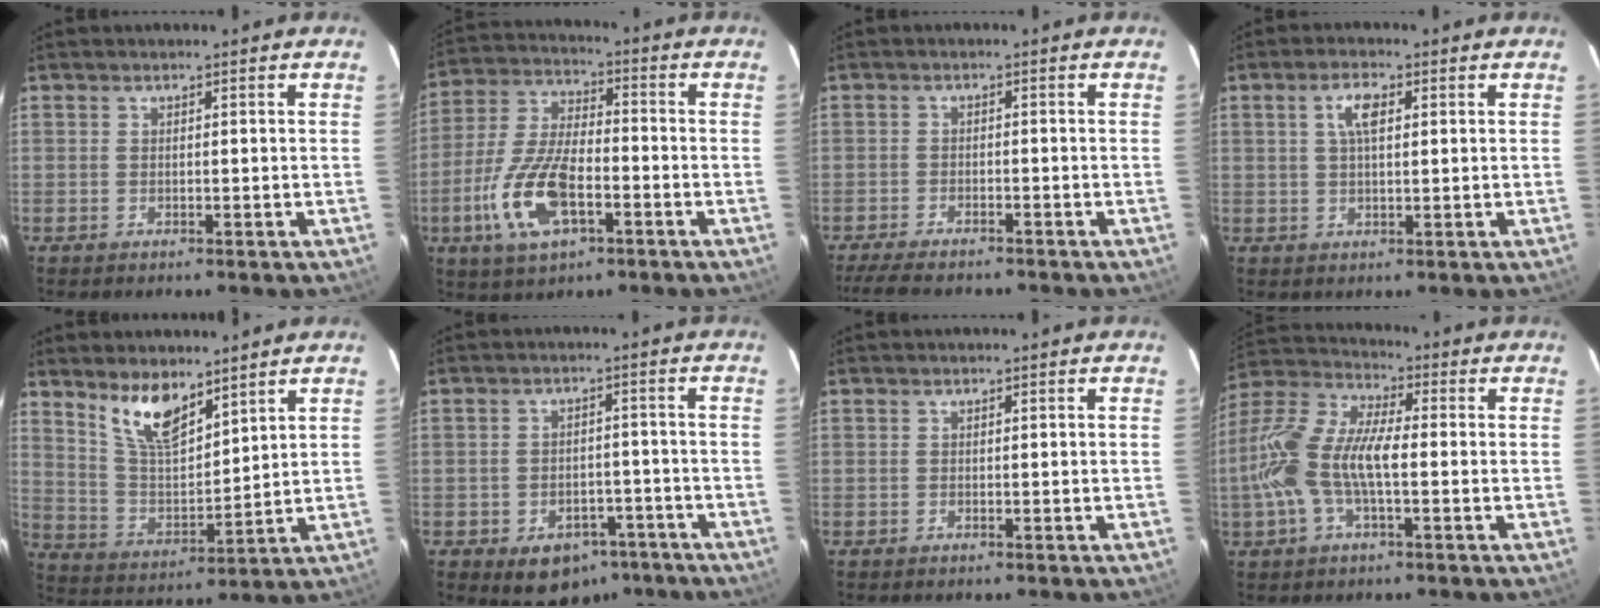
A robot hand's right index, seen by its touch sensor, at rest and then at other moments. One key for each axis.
{"total": 14.4, "fx": -5.4, "fy": 6.2, "fz": 11.9, "tx": -0.258, "ty": -0.004, "tz": -0.100}
{"total": 7.8, "fx": -6.8, "fy": 1.8, "fz": 3.4, "tx": -0.089, "ty": -0.021, "tz": -0.116}
{"total": 4.2, "fx": 1.3, "fy": 1.6, "fz": 3.6, "tx": -0.068, "ty": 0.010, "tz": 0.024}
{"total": 10.4, "fx": 7.4, "fy": 3.6, "fz": 6.3, "tx": -0.118, "ty": 0.000, "tz": 0.152}
{"total": 9.7, "fx": -6.0, "fy": 6.7, "fz": 3.7, "tx": -0.070, "ty": 0.025, "tz": -0.057}
{"total": 0.0}
{"total": 14.0, "fx": -2.0, "fy": 5.3, "fz": 12.8, "tx": -0.267, "ty": 0.010, "tz": -0.044}